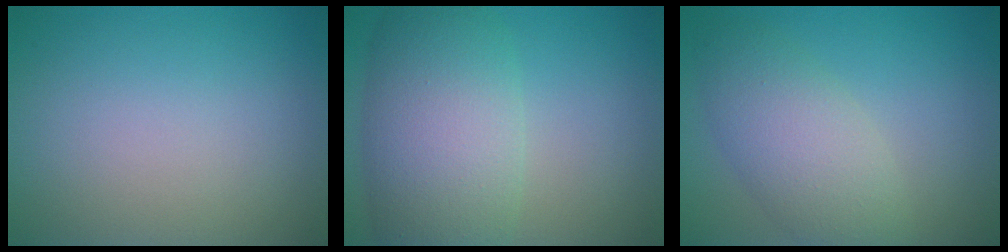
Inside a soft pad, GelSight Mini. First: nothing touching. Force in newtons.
{"total": 8.6, "press": 8.6, "slide": 0.6}
{"total": 5.2, "press": 5.2, "slide": 0.3}